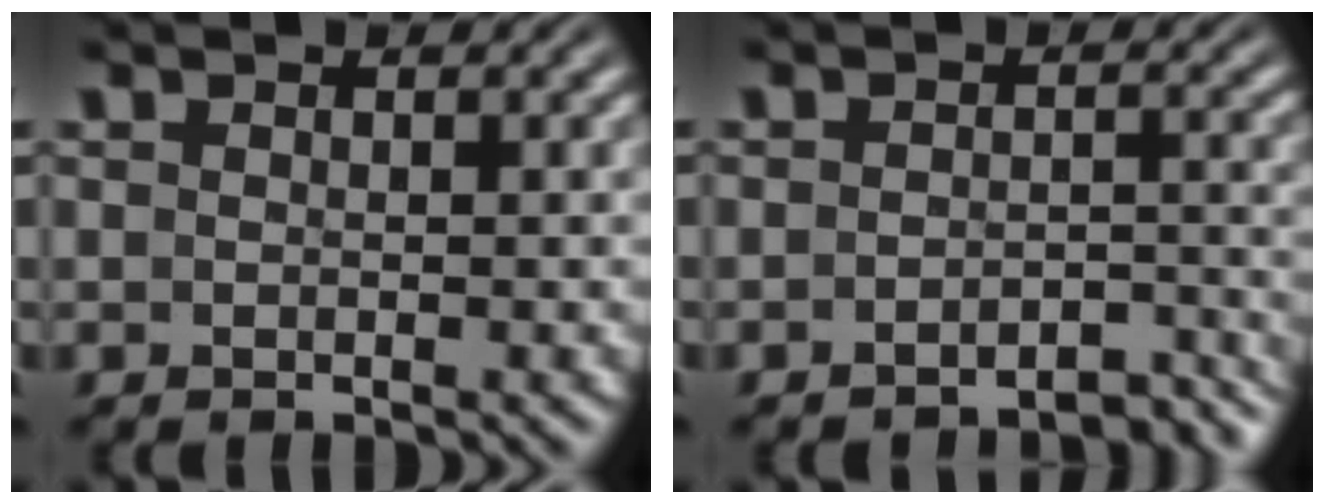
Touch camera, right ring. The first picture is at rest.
{"total": 4.2, "force": [-4.1, 0.7, 0.8], "torque": [-0.010, -0.014, -0.061]}